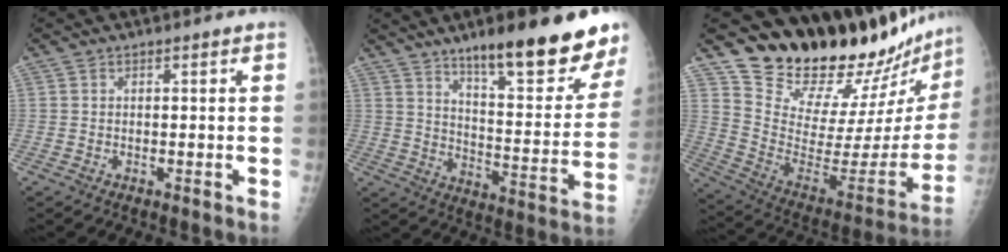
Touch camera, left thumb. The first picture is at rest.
{"total": 22.3, "force": [15.4, 4.9, 15.3], "torque": [-0.180, -0.081, 0.231]}
{"total": 28.0, "force": [26.2, 5.4, 8.2], "torque": [-0.089, -0.232, 0.377]}